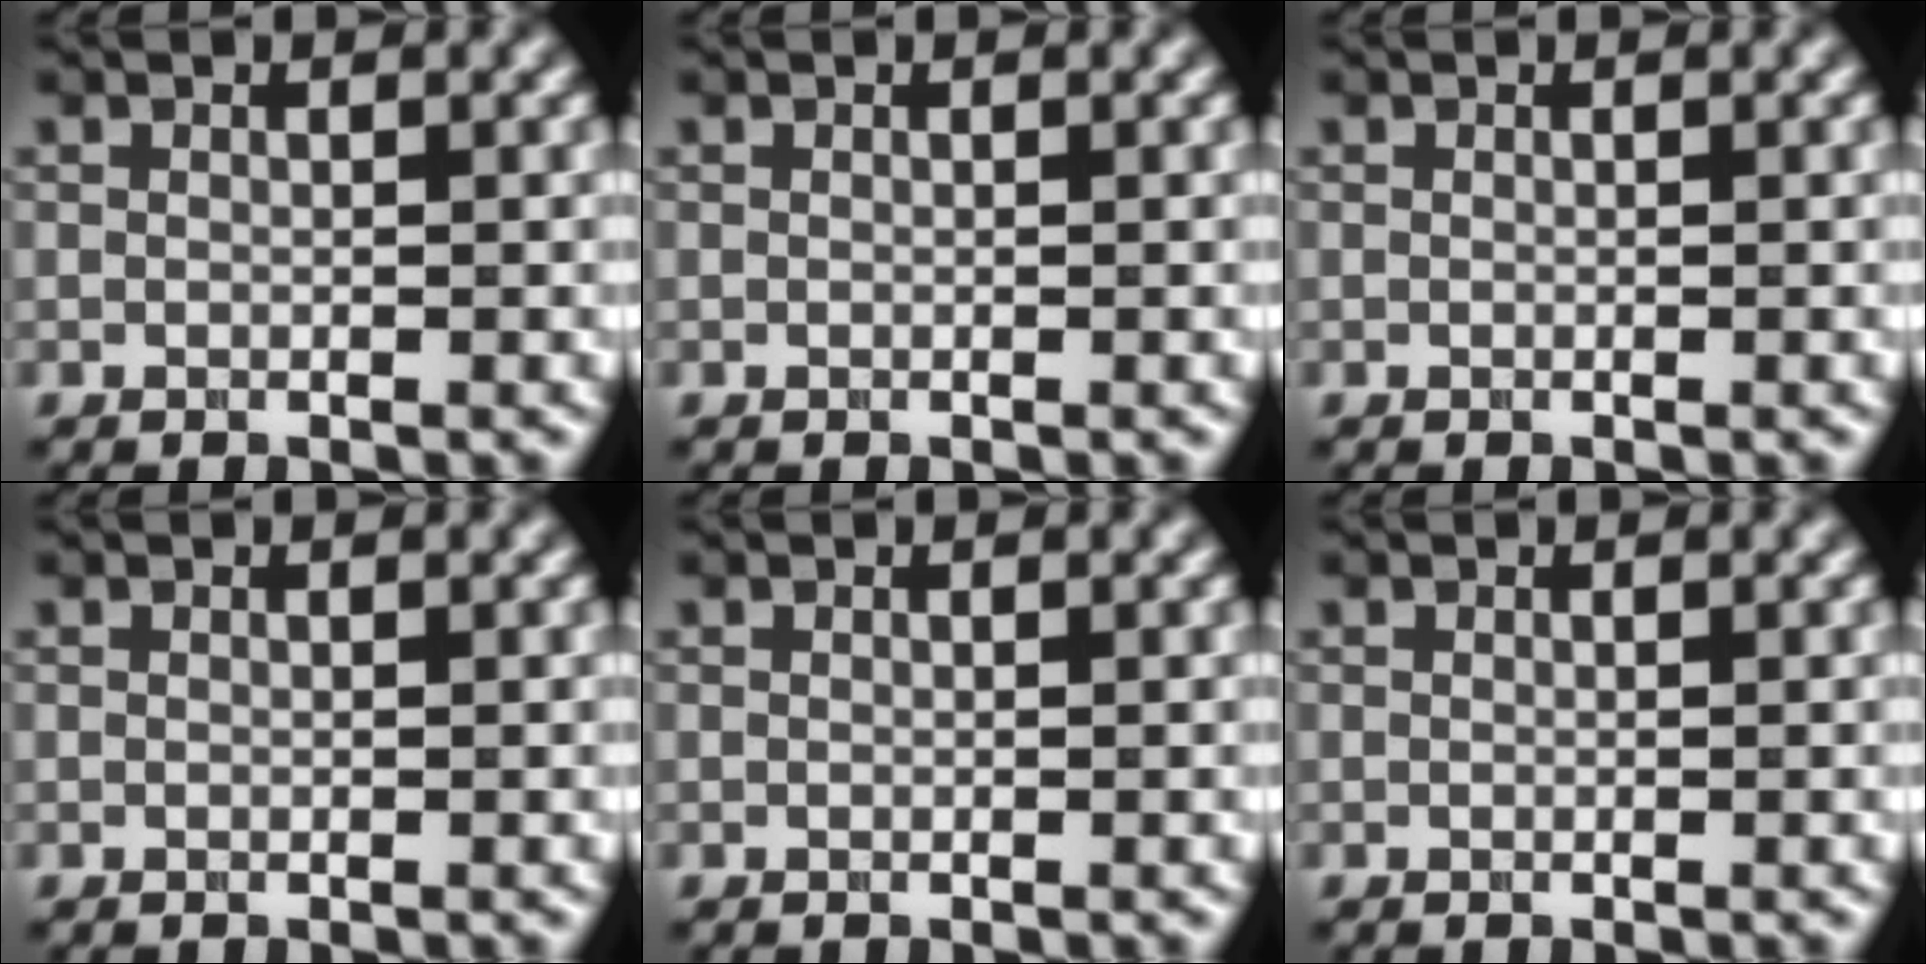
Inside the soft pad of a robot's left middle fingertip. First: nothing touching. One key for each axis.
{"total": 0.0}
{"total": 0.0}
{"total": 0.0}
{"total": 0.0}
{"total": 0.0}